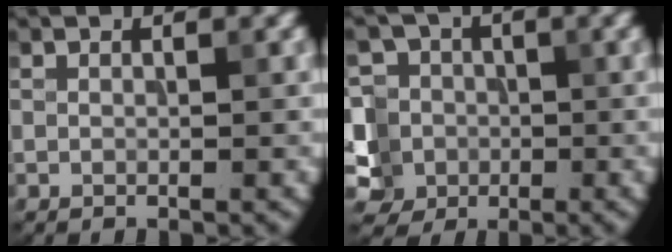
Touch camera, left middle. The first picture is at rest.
{"total": 9.8, "force": [-1.7, 8.7, 4.1], "torque": [-0.092, 0.022, -0.072]}